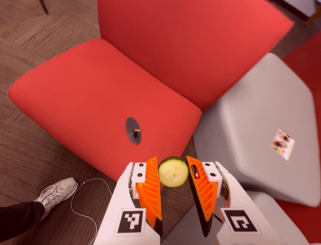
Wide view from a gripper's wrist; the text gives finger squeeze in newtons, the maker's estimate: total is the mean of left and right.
{"total": 7.7, "left": 8.3, "right": 7.1}